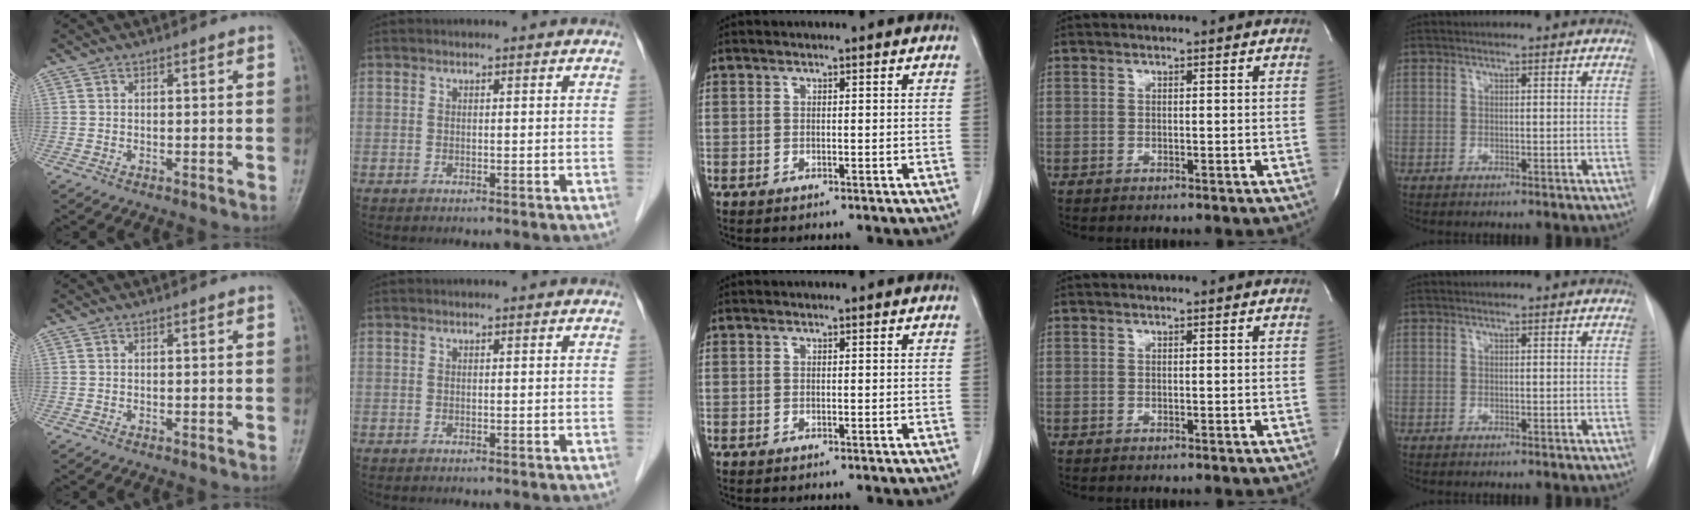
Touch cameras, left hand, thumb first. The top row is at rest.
{}